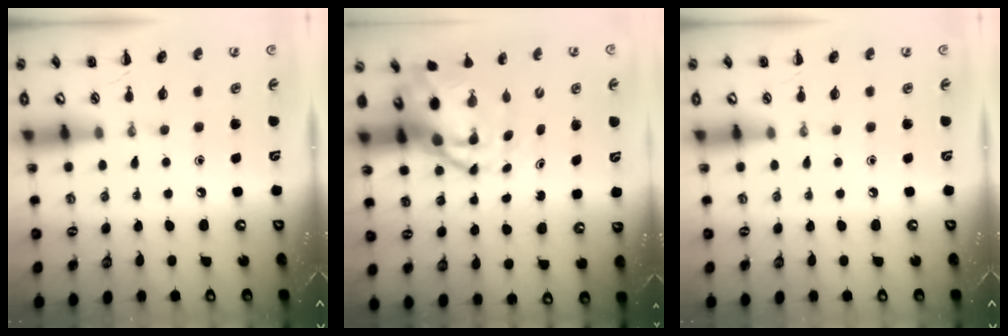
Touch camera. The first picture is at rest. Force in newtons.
{"total": 8.0, "press": 7.7, "slide": 2.1}
{"total": 0.0}